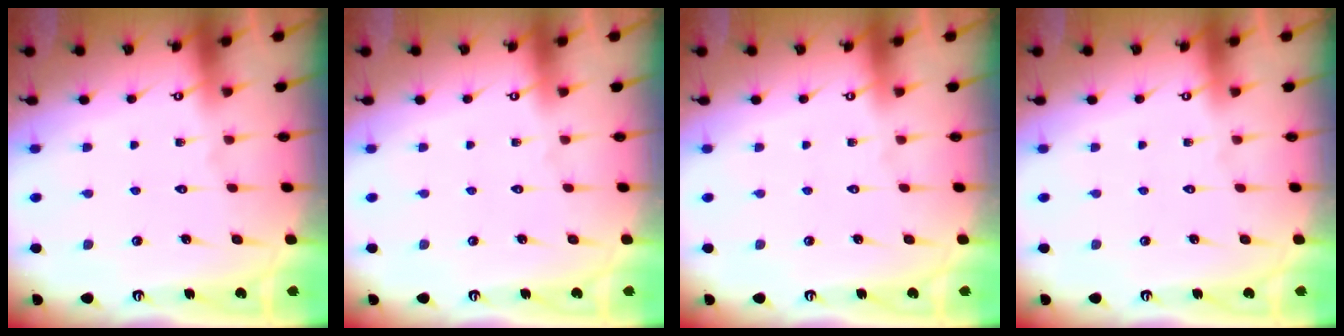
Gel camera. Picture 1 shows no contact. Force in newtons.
{"total": 0.0}
{"total": 0.0}
{"total": 0.0}